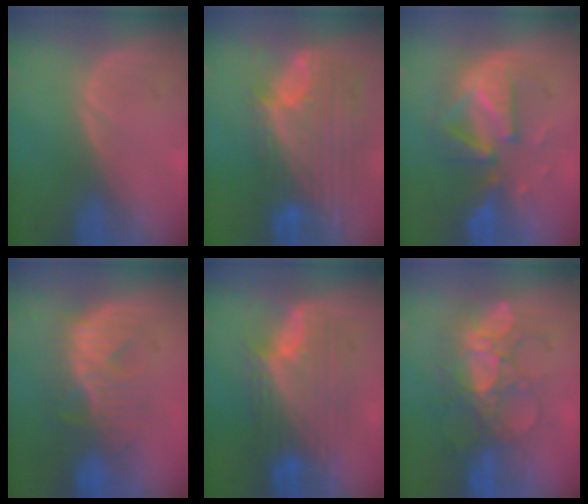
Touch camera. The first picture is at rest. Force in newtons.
{"total": 12.0, "press": 10.1, "slide": 6.4}
{"total": 8.4, "press": 8.4, "slide": 0.9}
{"total": 8.7, "press": 8.5, "slide": 1.9}
{"total": 8.7, "press": 8.7, "slide": 0.3}
{"total": 8.9, "press": 8.7, "slide": 1.6}